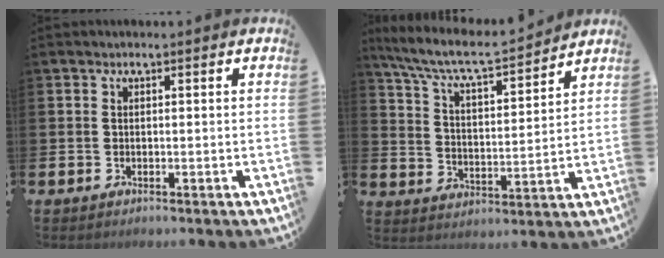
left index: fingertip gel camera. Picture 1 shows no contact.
{"total": 7.9, "force": [7.3, 0.9, 2.8], "torque": [-0.088, -0.052, 0.124]}